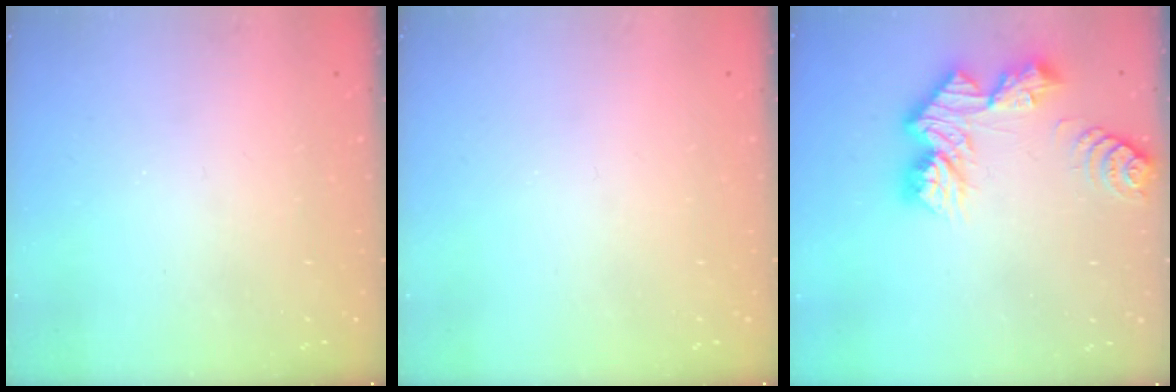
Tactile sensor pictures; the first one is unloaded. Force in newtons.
{"total": 0.0}
{"total": 12.8, "press": 12.7, "slide": 1.1}